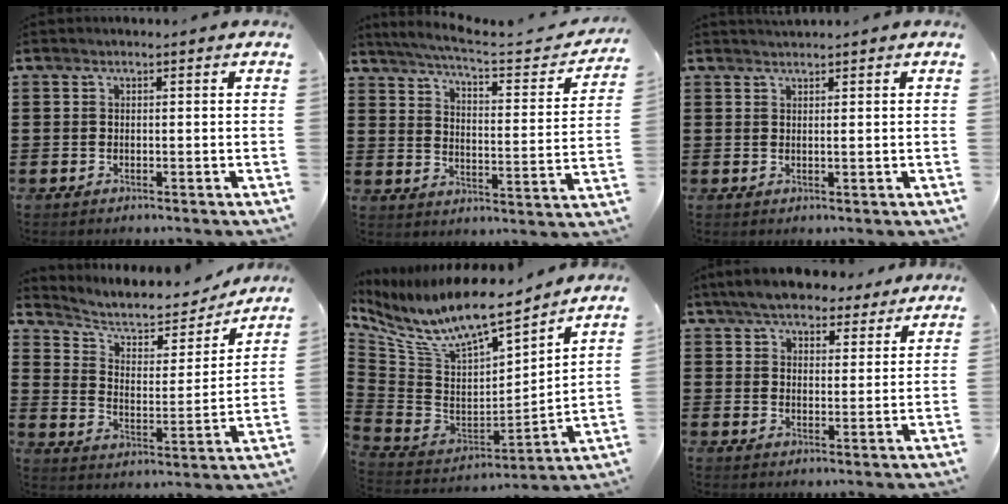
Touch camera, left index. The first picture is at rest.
{"total": 4.8, "force": [4.2, -0.2, 2.3], "torque": [-0.067, -0.032, 0.062]}
{"total": 1.1, "force": [1.0, -0.1, 0.5], "torque": [-0.009, 0.000, 0.019]}
{"total": 6.1, "force": [5.0, 2.6, 2.3], "torque": [-0.064, -0.029, 0.081]}
{"total": 11.3, "force": [9.1, 2.4, 6.2], "torque": [-0.159, -0.069, 0.159]}
{"total": 6.4, "force": [5.7, 1.9, 2.1], "torque": [-0.061, -0.005, 0.107]}